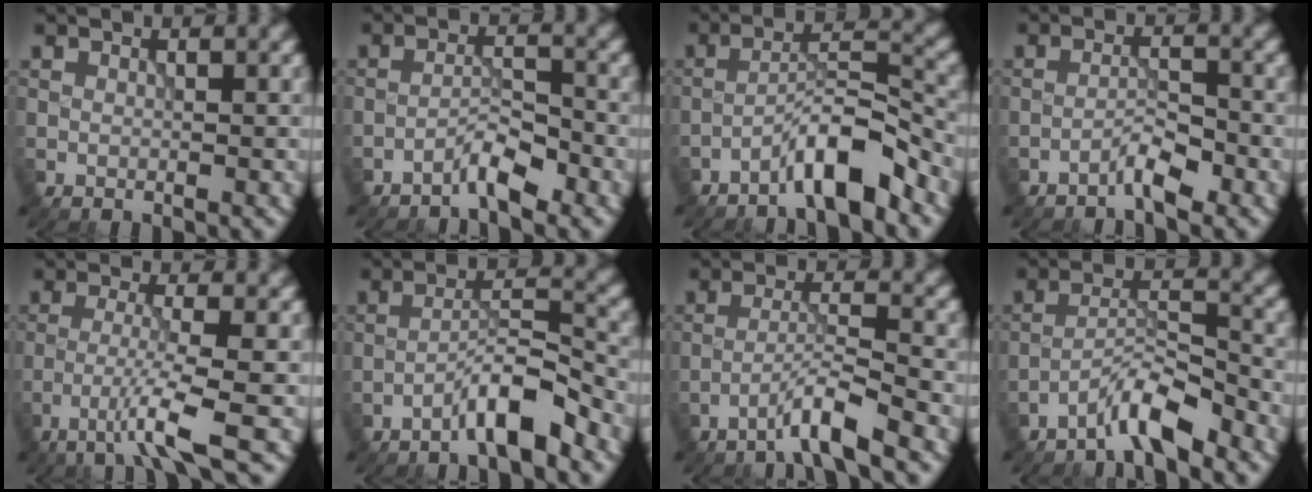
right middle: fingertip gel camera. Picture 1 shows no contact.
{"total": 2.6, "force": [-2.1, 0.3, 1.4], "torque": [-0.021, 0.011, -0.043]}
{"total": 5.5, "force": [-3.8, 0.8, 3.9], "torque": [-0.060, 0.018, -0.073]}
{"total": 2.2, "force": [-1.8, 0.2, 1.3], "torque": [-0.020, 0.009, -0.037]}
{"total": 4.2, "force": [-2.3, -0.1, 3.5], "torque": [-0.065, 0.003, -0.059]}
{"total": 4.7, "force": [-3.3, 0.5, 3.3], "torque": [-0.055, 0.016, -0.065]}
{"total": 3.5, "force": [-2.5, -0.1, 2.5], "torque": [-0.040, 0.013, -0.060]}
{"total": 4.3, "force": [-3.6, 0.5, 2.4], "torque": [-0.042, 0.011, -0.075]}